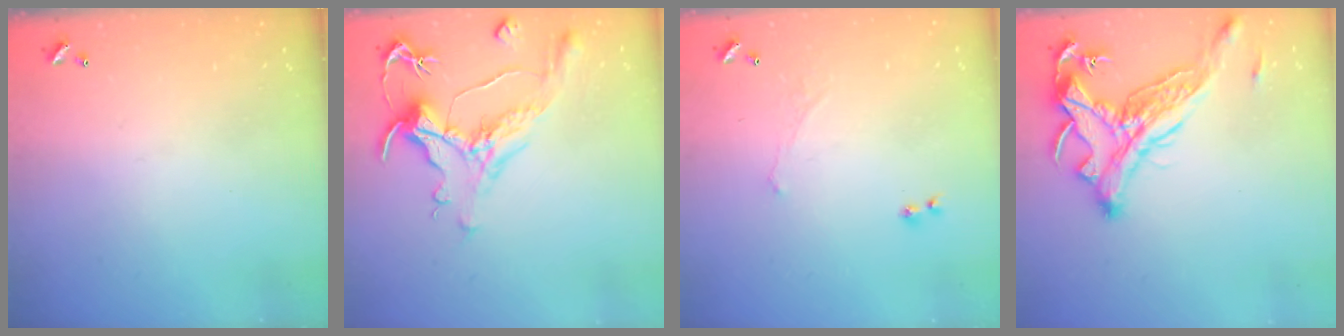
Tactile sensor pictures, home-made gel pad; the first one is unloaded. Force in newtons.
{"total": 1.1, "press": 0.0, "slide": 1.1}
{"total": 1.1, "press": 0.7, "slide": 0.9}
{"total": 5.4, "press": 5.1, "slide": 1.8}